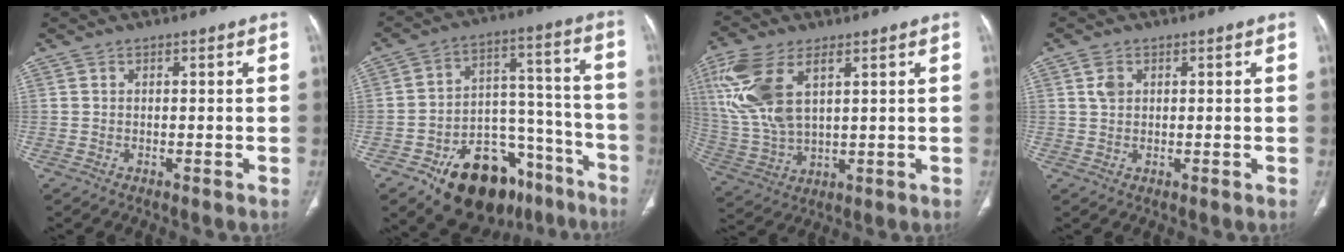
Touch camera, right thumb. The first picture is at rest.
{"total": 22.5, "force": [-13.2, 12.8, 13.0], "torque": [-0.145, 0.095, -0.195]}
{"total": 15.3, "force": [5.6, 7.6, 12.0], "torque": [-0.277, -0.009, 0.119]}
{"total": 2.4, "force": [0.9, 1.7, 1.5], "torque": [-0.027, 0.001, 0.021]}